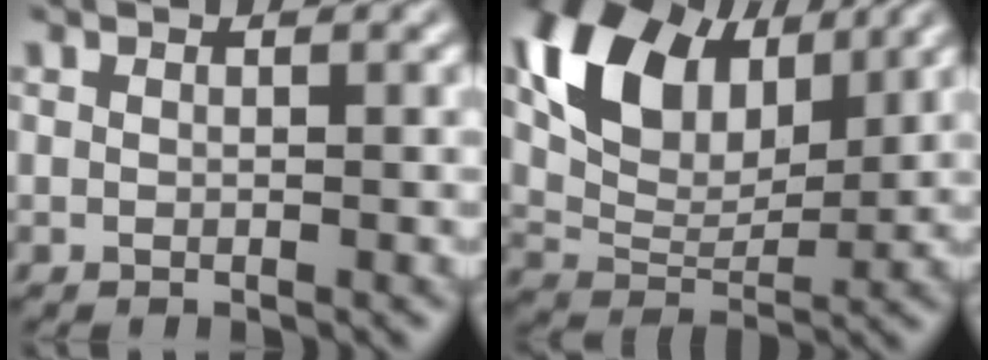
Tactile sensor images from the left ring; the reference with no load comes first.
{"total": 9.6, "force": [4.2, 5.7, 6.5], "torque": [-0.132, 0.014, 0.081]}